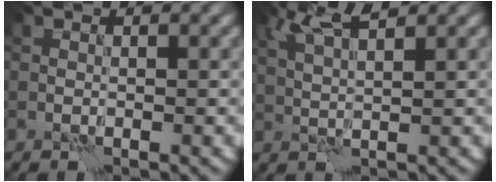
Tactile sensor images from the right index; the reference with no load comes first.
{"total": 3.9, "force": [2.5, 0.6, 3.0], "torque": [-0.065, 0.008, 0.051]}